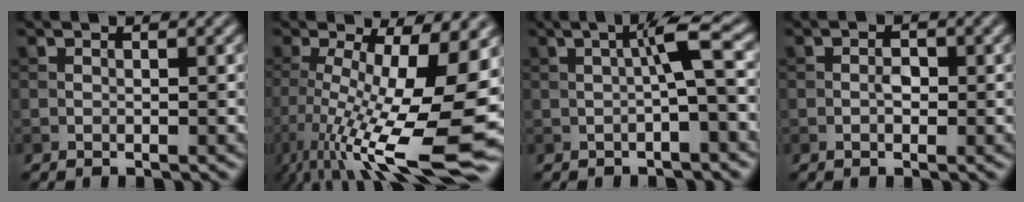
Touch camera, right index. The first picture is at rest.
{"total": 13.7, "force": [-3.3, 3.8, 12.7], "torque": [-0.223, -0.019, -0.050]}
{"total": 3.5, "force": [0.1, 0.3, 3.5], "torque": [-0.058, 0.017, -0.003]}
{"total": 1.3, "force": [-0.3, 0.8, 1.0], "torque": [-0.016, 0.004, -0.008]}